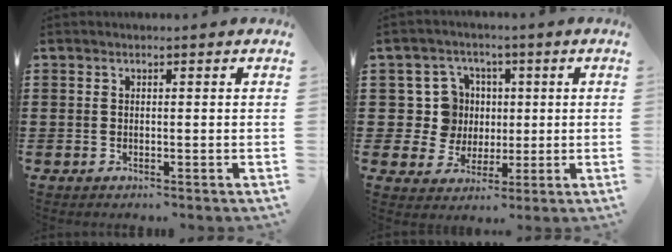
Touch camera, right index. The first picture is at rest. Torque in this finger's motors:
{"motor_torque": [-0.45, 0.45, 0.00, 0.00]}